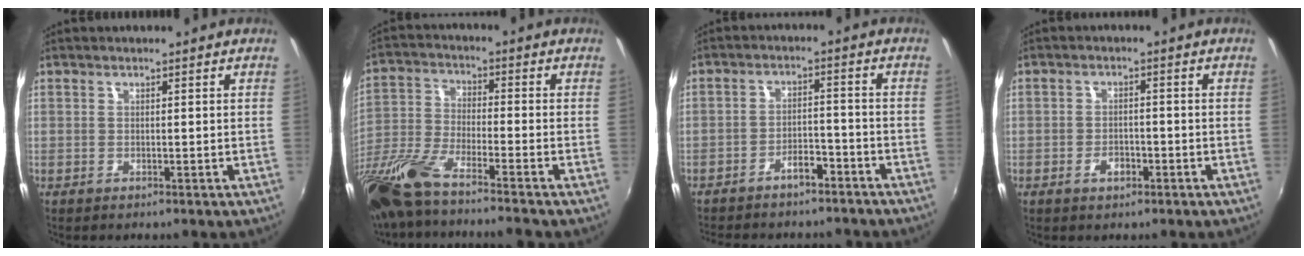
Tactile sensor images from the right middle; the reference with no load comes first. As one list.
[{"total": 15.4, "force": [-12.3, 0.8, 9.1], "torque": [-0.197, -0.049, -0.238]}, {"total": 8.6, "force": [-7.3, 3.0, 3.3], "torque": [-0.077, 0.016, -0.099]}, {"total": 2.8, "force": [-1.5, 1.8, 1.6], "torque": [-0.031, 0.004, -0.023]}]